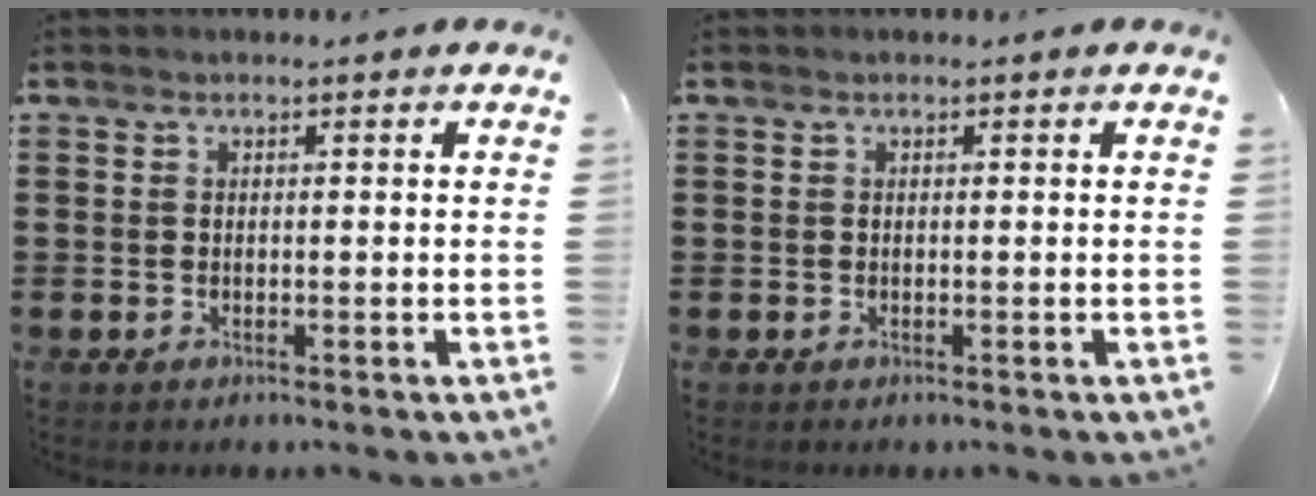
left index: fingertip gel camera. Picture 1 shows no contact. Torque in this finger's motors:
{"motor_torque": [0.01, -0.01, 0.00, 0.00]}